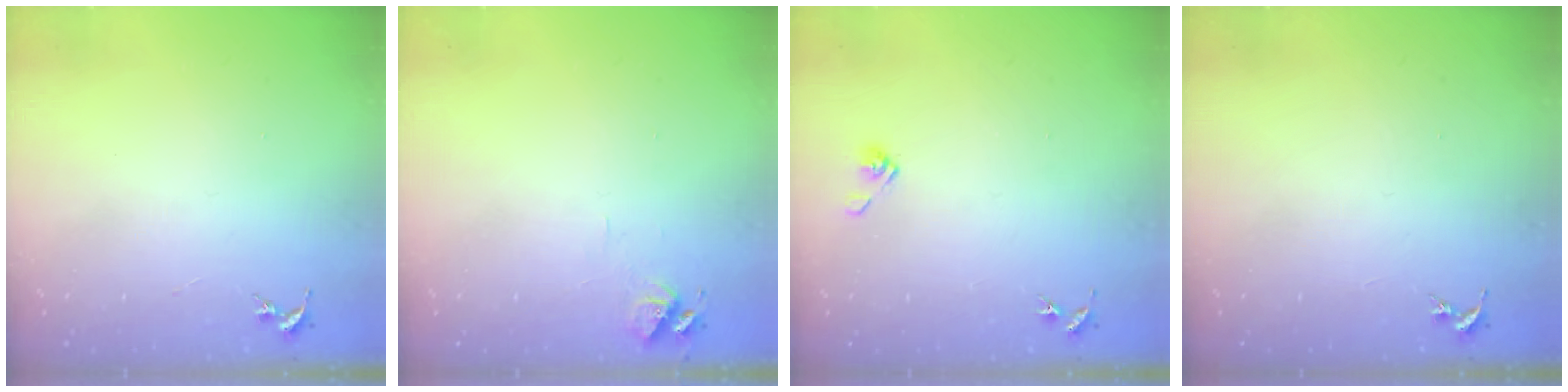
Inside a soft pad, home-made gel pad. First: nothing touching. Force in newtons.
{"total": 6.4, "press": 6.4, "slide": 0.8}
{"total": 4.7, "press": 4.2, "slide": 2.2}
{"total": 0.0}